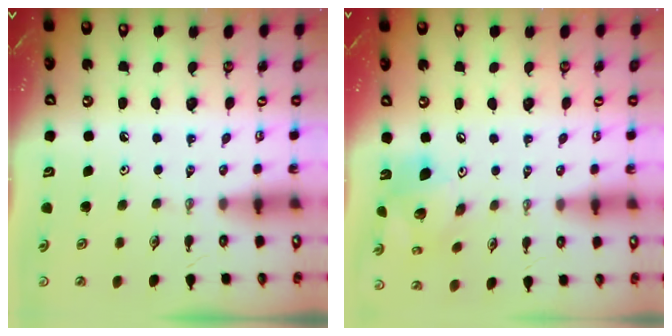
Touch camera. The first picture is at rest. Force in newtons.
{"total": 14.7, "press": 14.5, "slide": 2.4}